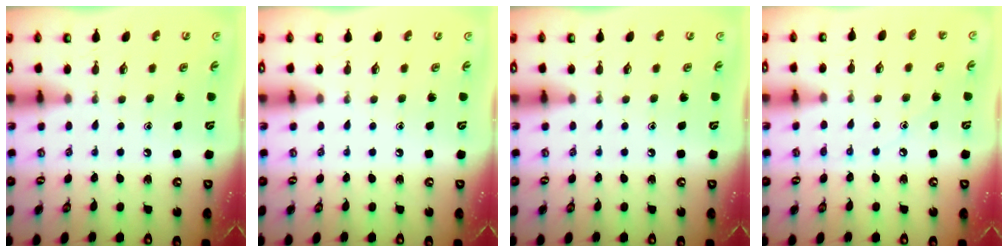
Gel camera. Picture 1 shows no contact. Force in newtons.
{"total": 0.0}
{"total": 0.0}
{"total": 3.9, "press": 3.9, "slide": 0.4}